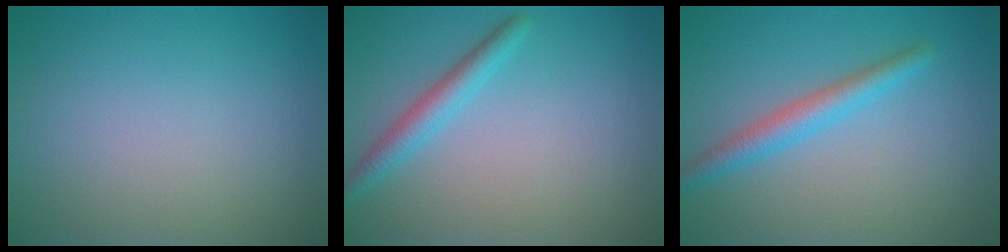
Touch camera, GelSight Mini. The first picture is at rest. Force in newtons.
{"total": 2.3, "press": 2.3, "slide": 0.1}
{"total": 2.7, "press": 2.7, "slide": 0.1}